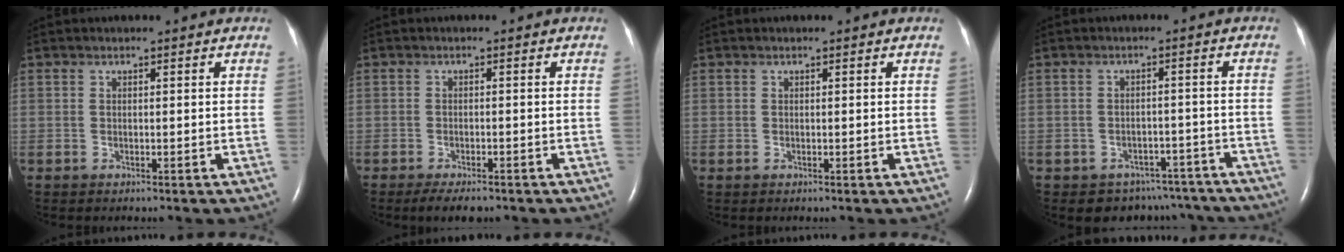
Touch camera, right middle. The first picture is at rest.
{"total": 3.5, "force": [-2.6, 1.0, 2.0], "torque": [-0.037, -0.006, -0.036]}
{"total": 0.0}
{"total": 9.3, "force": [-7.8, 5.1, 0.5], "torque": [0.000, 0.028, -0.077]}